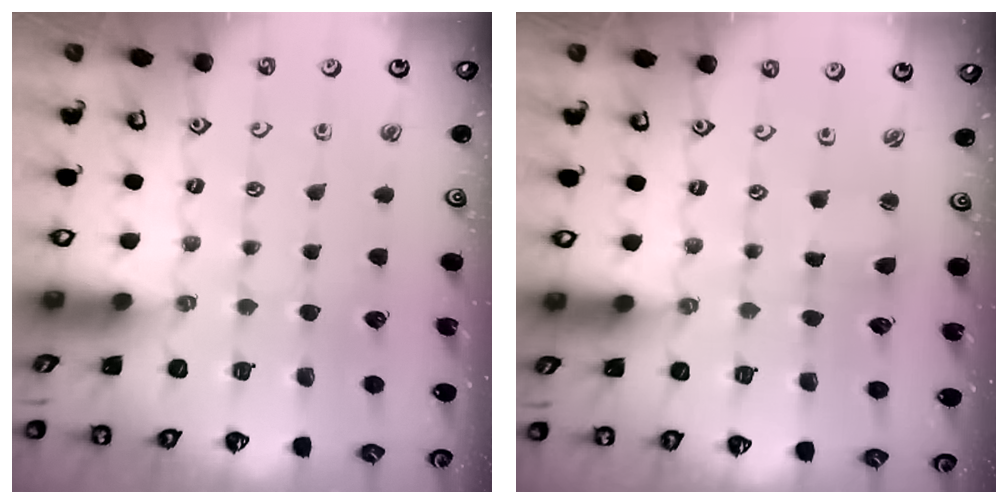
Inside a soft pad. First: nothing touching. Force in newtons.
{"total": 2.0, "press": 2.0, "slide": 0.3}